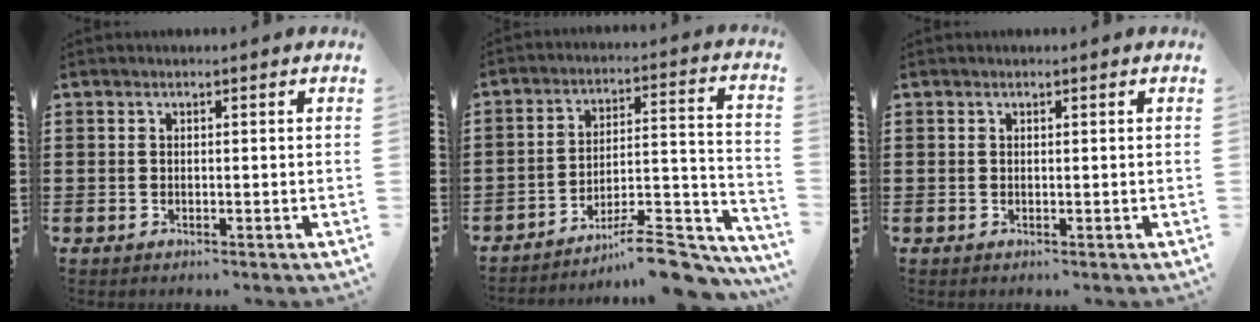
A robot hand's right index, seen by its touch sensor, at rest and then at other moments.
{"total": 10.7, "force": [-9.0, 2.2, 5.4], "torque": [-0.067, 0.035, -0.168]}
{"total": 0.0}